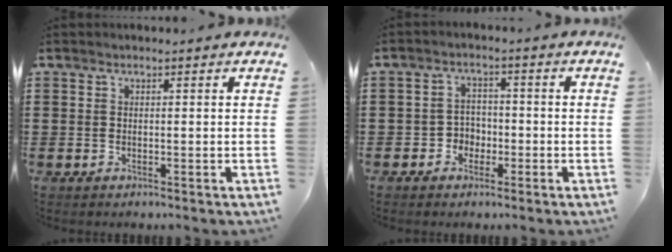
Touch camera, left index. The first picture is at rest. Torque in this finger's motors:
{"motor_torque": [0.19, 0.19, 0.01, 0.01]}